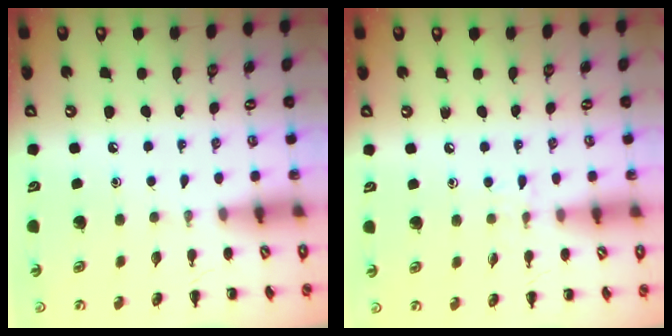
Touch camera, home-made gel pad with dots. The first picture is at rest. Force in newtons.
{"total": 4.4, "press": 4.0, "slide": 1.7}